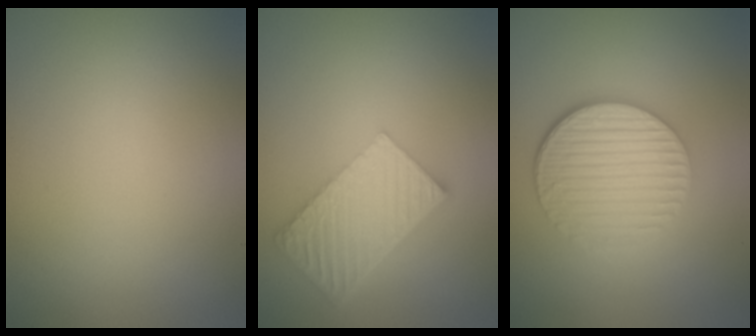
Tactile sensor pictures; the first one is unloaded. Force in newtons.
{"total": 6.2, "press": 4.3, "slide": 4.5}
{"total": 5.1, "press": 3.9, "slide": 3.3}